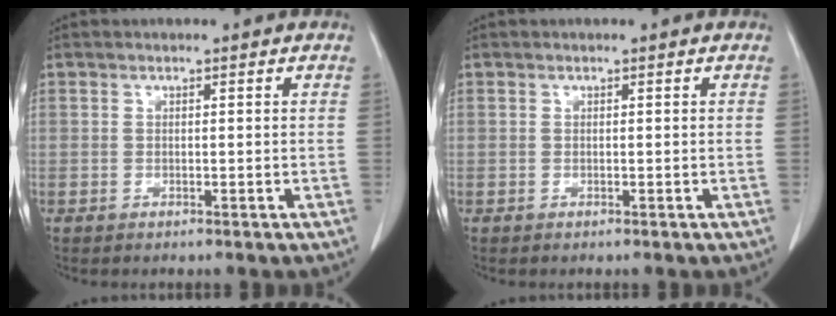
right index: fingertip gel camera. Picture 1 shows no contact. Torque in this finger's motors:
{"motor_torque": [0.00, 0.00, 0.00, 0.00]}